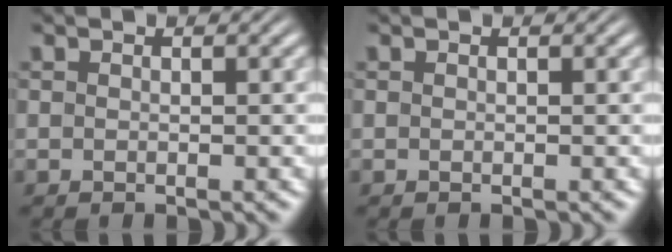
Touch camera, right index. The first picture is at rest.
{"total": 0.0}